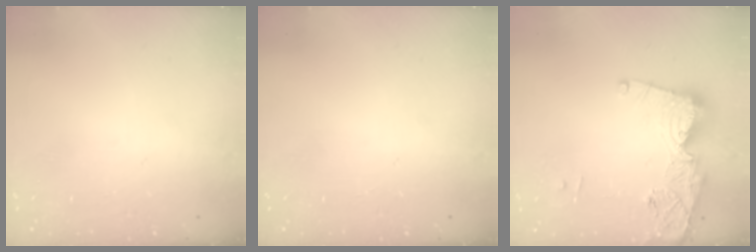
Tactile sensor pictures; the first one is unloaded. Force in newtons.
{"total": 0.0}
{"total": 14.4, "press": 14.4, "slide": 1.4}